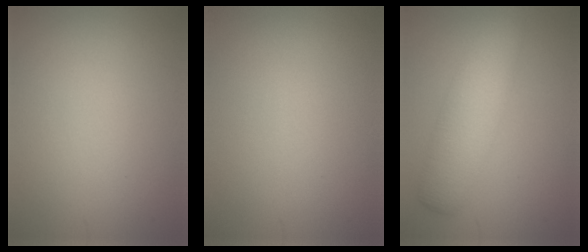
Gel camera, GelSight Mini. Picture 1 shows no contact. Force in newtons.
{"total": 0.0}
{"total": 5.5, "press": 5.5, "slide": 0.1}